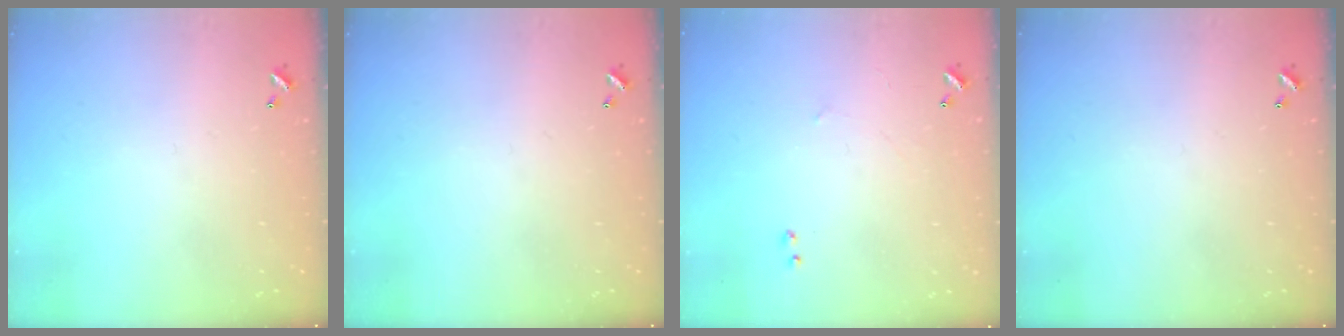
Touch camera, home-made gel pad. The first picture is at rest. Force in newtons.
{"total": 0.0}
{"total": 2.5, "press": 2.4, "slide": 0.4}
{"total": 0.0}